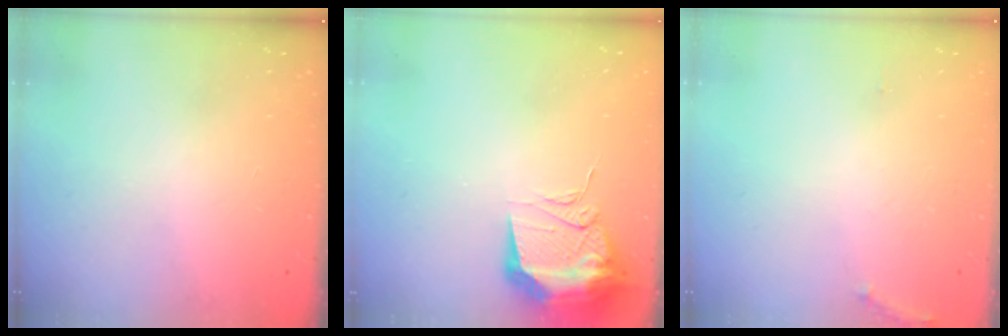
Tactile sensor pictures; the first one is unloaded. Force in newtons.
{"total": 12.6, "press": 12.5, "slide": 1.2}
{"total": 5.2, "press": 4.9, "slide": 1.8}